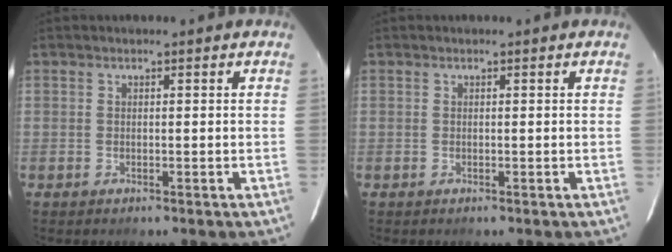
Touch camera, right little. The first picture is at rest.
{"total": 0.0}